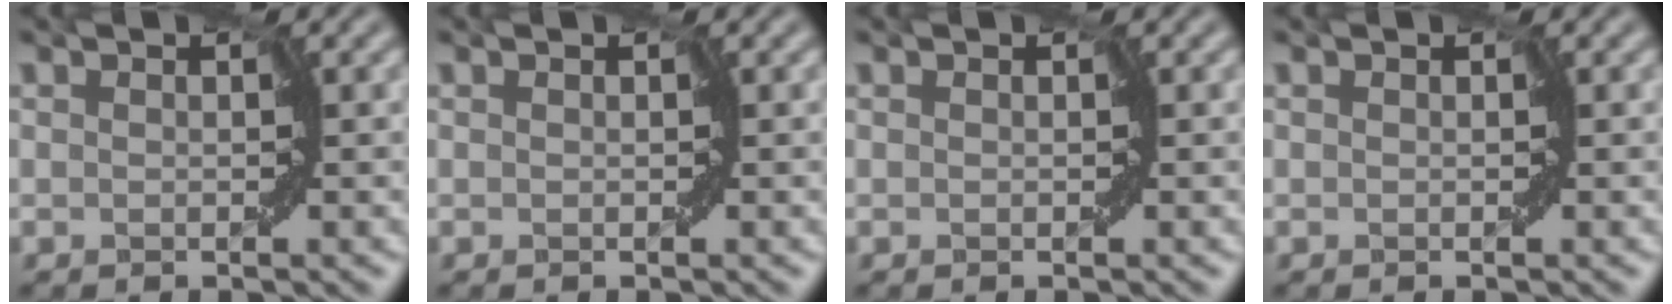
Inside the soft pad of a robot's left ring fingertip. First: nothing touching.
{"total": 0.0}
{"total": 0.0}
{"total": 0.0}